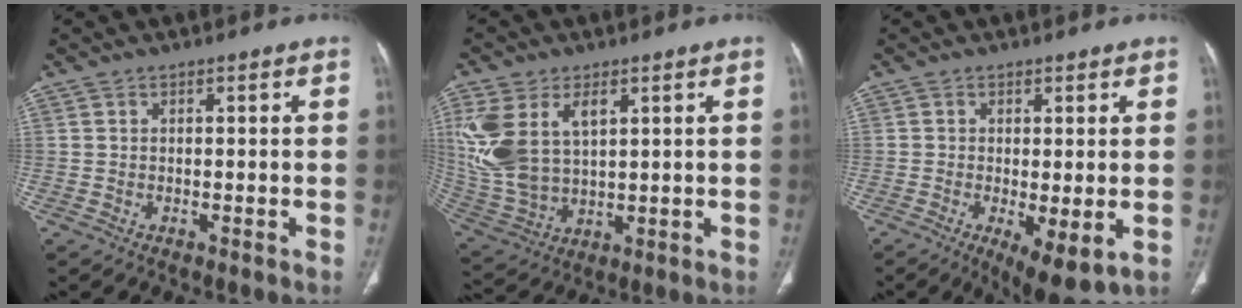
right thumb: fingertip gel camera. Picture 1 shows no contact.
{"total": 15.8, "force": [5.1, 9.4, 11.7], "torque": [-0.257, -0.009, 0.118]}
{"total": 7.8, "force": [-1.9, 2.6, 7.1], "torque": [-0.112, -0.022, -0.024]}